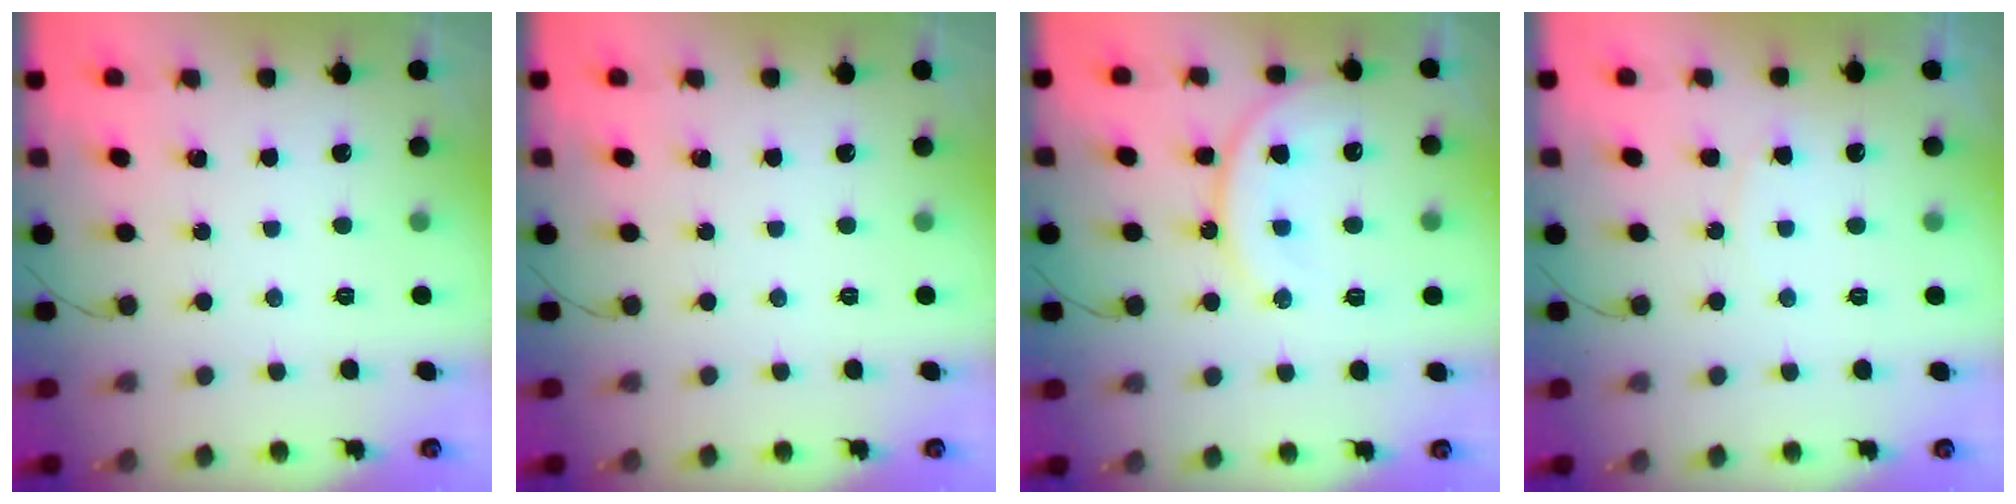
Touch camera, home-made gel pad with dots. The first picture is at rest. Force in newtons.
{"total": 0.0}
{"total": 13.6, "press": 13.6, "slide": 1.2}
{"total": 4.3, "press": 4.3, "slide": 0.5}